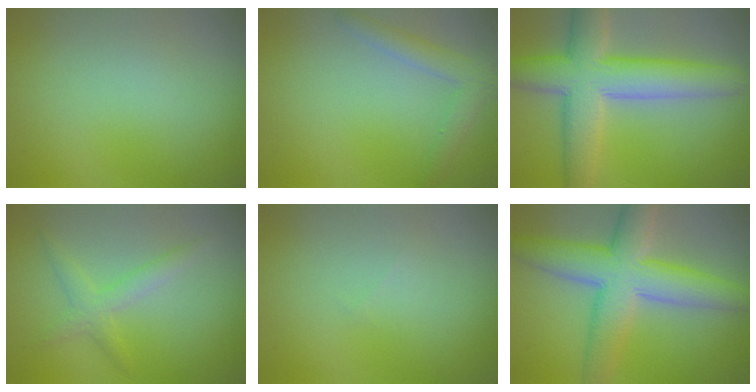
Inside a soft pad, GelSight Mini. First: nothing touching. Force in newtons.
{"total": 2.6, "press": 2.6, "slide": 0.0}
{"total": 8.6, "press": 8.6, "slide": 0.5}
{"total": 2.0, "press": 2.0, "slide": 0.1}
{"total": 0.0}
{"total": 8.1, "press": 8.1, "slide": 0.4}